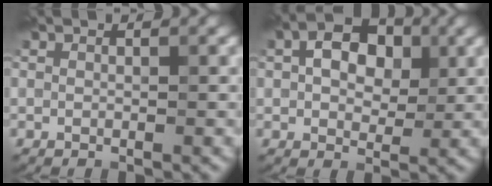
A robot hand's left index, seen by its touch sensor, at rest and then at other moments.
{"total": 5.9, "force": [1.6, 3.9, 4.2], "torque": [-0.068, 0.014, 0.012]}